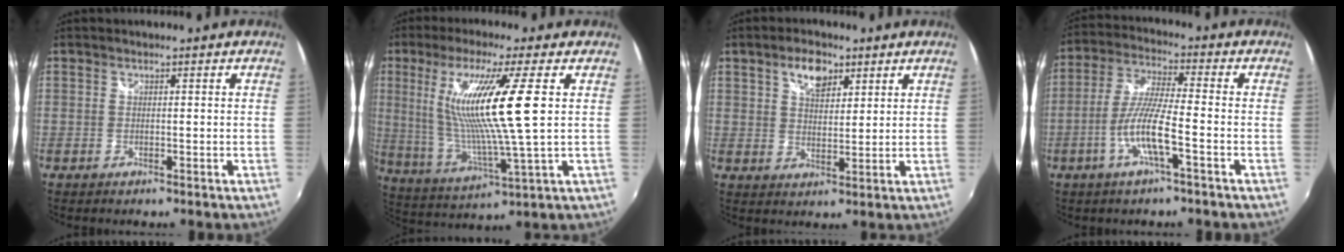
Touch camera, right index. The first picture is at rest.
{"total": 15.9, "force": [3.6, -0.1, 15.5], "torque": [-0.281, -0.015, 0.080]}
{"total": 6.1, "force": [3.5, 3.3, 3.8], "torque": [-0.059, 0.011, 0.060]}
{"total": 9.2, "force": [-3.7, 0.7, 8.4], "torque": [-0.178, -0.001, -0.072]}